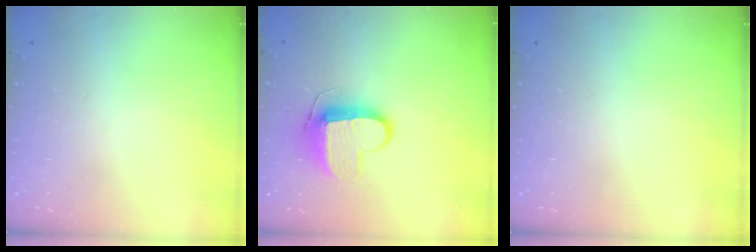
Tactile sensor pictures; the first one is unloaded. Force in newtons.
{"total": 9.4, "press": 9.3, "slide": 1.3}
{"total": 0.0}